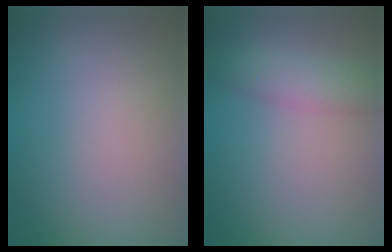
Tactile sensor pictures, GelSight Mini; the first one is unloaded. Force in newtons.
{"total": 2.9, "press": 2.9, "slide": 0.1}